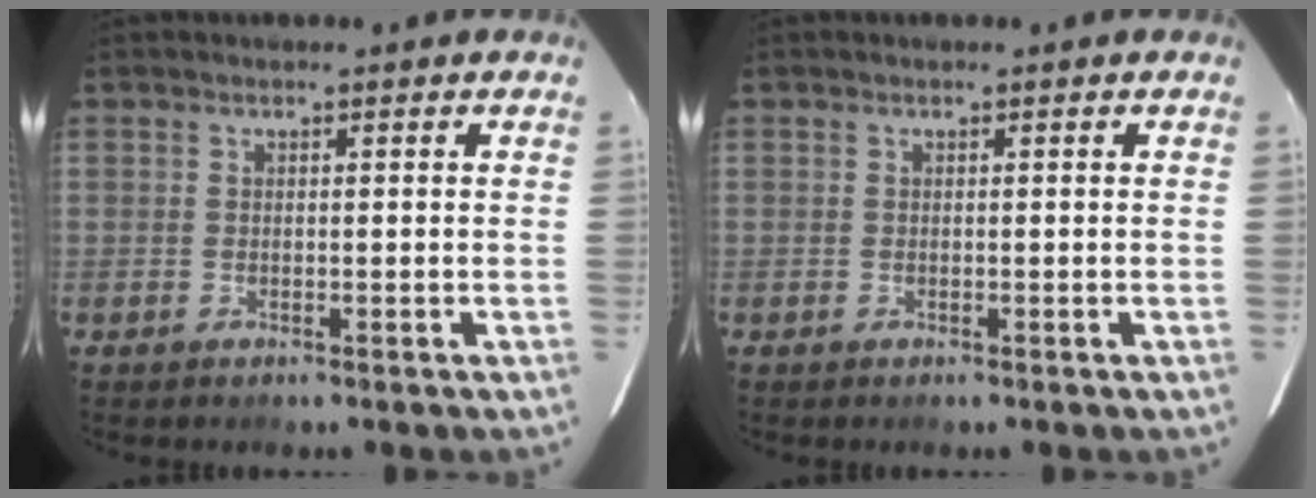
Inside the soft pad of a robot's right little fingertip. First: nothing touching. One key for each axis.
{"total": 0.0}